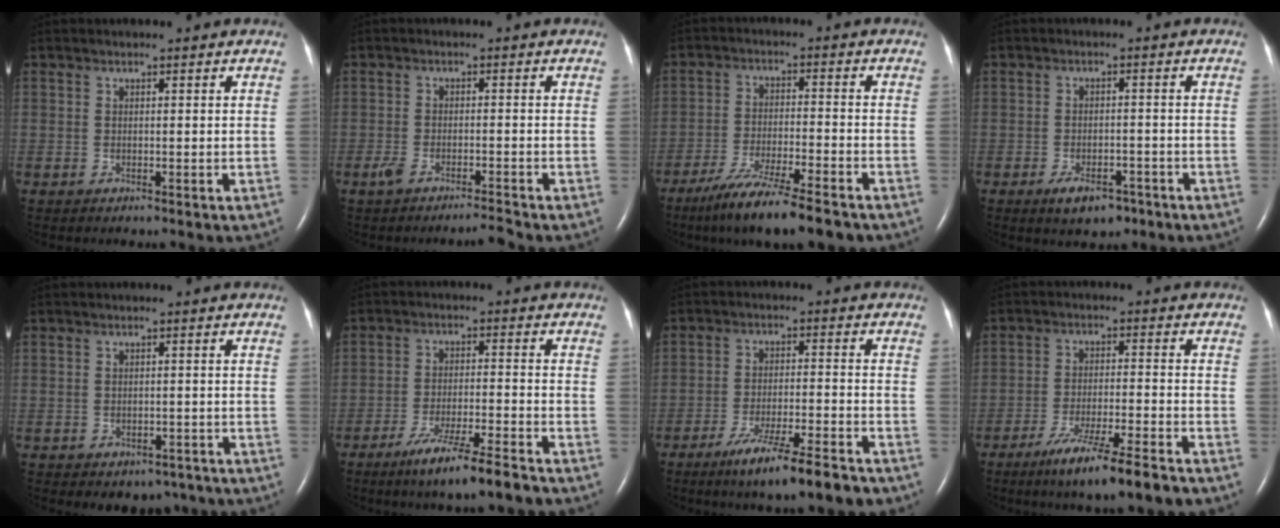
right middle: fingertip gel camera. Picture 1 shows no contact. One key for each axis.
{"total": 2.9, "fx": -2.5, "fy": 0.0, "fz": 1.4, "tx": -0.037, "ty": -0.005, "tz": -0.048}
{"total": 12.6, "fx": -9.9, "fy": 1.0, "fz": 7.8, "tx": -0.134, "ty": -0.034, "tz": -0.162}
{"total": 4.8, "fx": -3.1, "fy": 2.3, "fz": 2.8, "tx": -0.049, "ty": 0.001, "tz": -0.042}
{"total": 4.5, "fx": -3.4, "fy": 2.7, "fz": 1.1, "tx": -0.006, "ty": 0.012, "tz": -0.039}
{"total": 9.0, "fx": -6.6, "fy": 0.0, "fz": 6.1, "tx": -0.107, "ty": -0.022, "tz": -0.117}
{"total": 11.0, "fx": -8.0, "fy": 0.8, "fz": 7.5, "tx": -0.118, "ty": -0.022, "tz": -0.126}
{"total": 10.6, "fx": -7.6, "fy": 0.1, "fz": 7.4, "tx": -0.122, "ty": -0.026, "tz": -0.126}